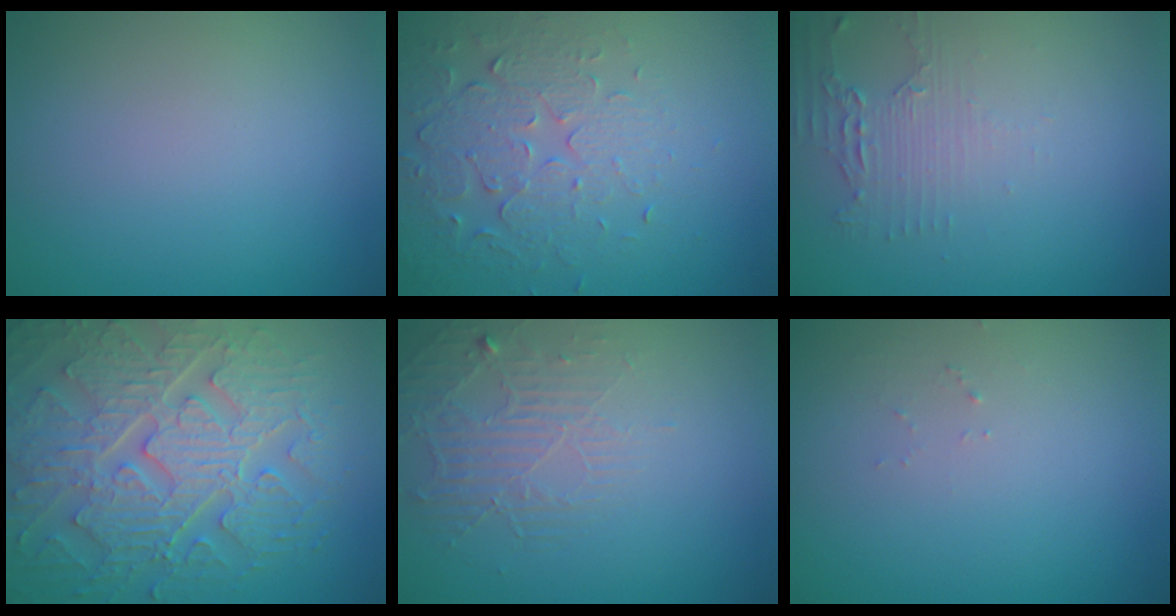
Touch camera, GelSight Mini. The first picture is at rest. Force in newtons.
{"total": 4.7, "press": 3.4, "slide": 3.2}
{"total": 2.1, "press": 1.6, "slide": 1.4}
{"total": 9.2, "press": 6.7, "slide": 6.2}
{"total": 2.2, "press": 1.4, "slide": 1.7}
{"total": 0.7, "press": 0.7, "slide": 0.1}